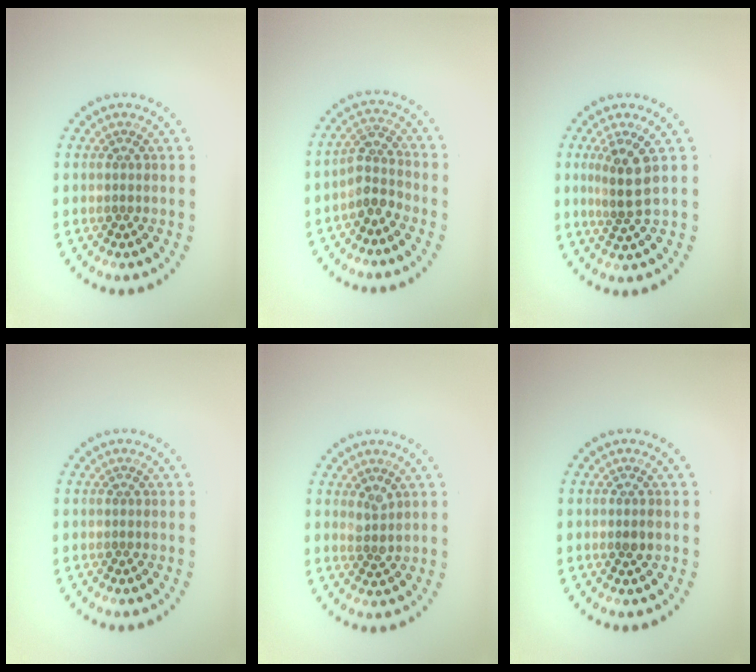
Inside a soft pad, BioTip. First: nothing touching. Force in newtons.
{"total": 2.5, "press": 2.0, "slide": 1.5}
{"total": 2.9, "press": 2.4, "slide": 1.7}
{"total": 0.0}
{"total": 1.3, "press": 1.1, "slide": 0.7}
{"total": 1.1, "press": 1.1, "slide": 0.3}